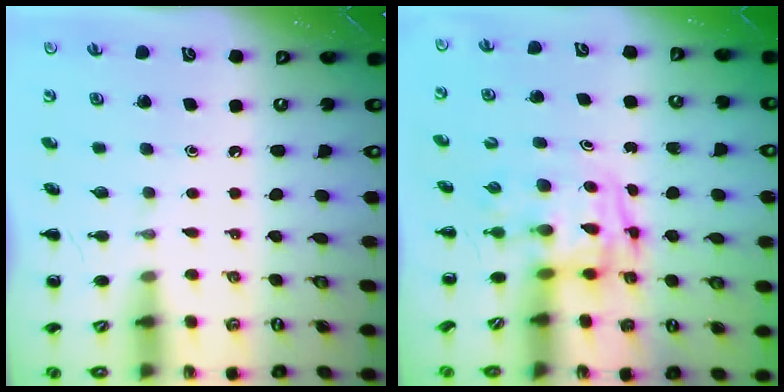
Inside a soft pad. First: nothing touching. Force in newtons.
{"total": 3.3, "press": 3.3, "slide": 0.5}